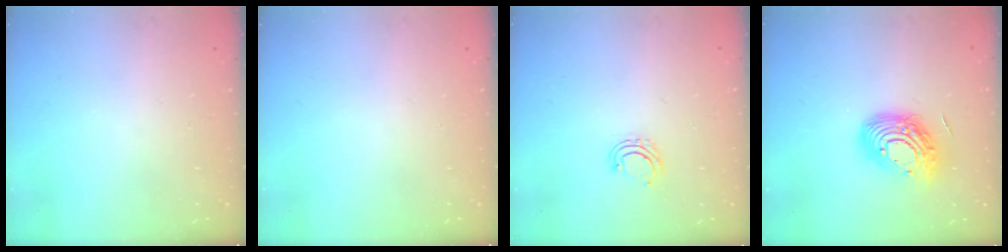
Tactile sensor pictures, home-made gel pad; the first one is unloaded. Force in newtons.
{"total": 0.0}
{"total": 4.7, "press": 4.7, "slide": 0.8}
{"total": 14.8, "press": 14.7, "slide": 1.0}